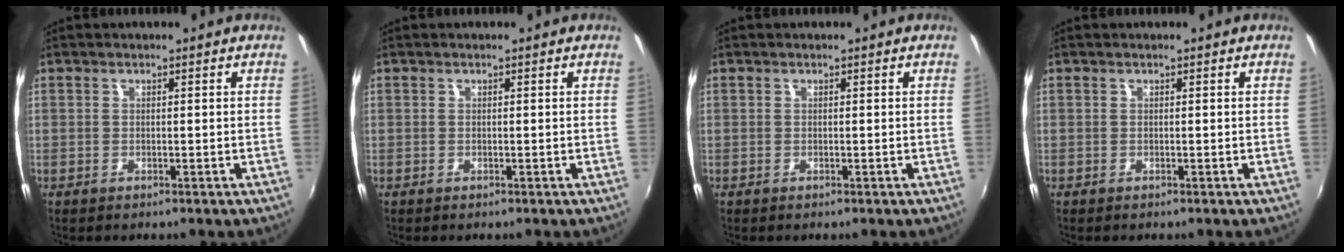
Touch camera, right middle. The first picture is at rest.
{"total": 0.0}
{"total": 0.0}
{"total": 0.0}